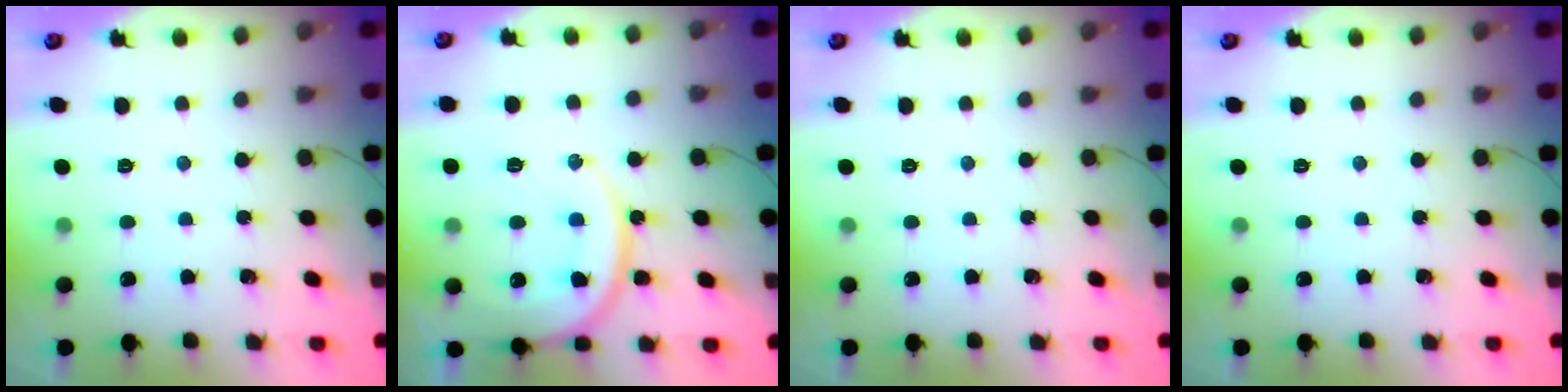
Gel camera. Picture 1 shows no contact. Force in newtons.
{"total": 16.6, "press": 16.5, "slide": 1.9}
{"total": 0.0}
{"total": 0.0}